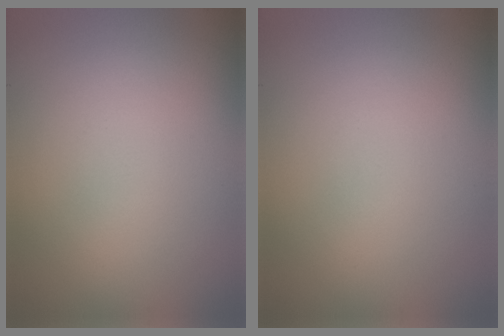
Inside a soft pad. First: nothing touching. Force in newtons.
{"total": 0.0}